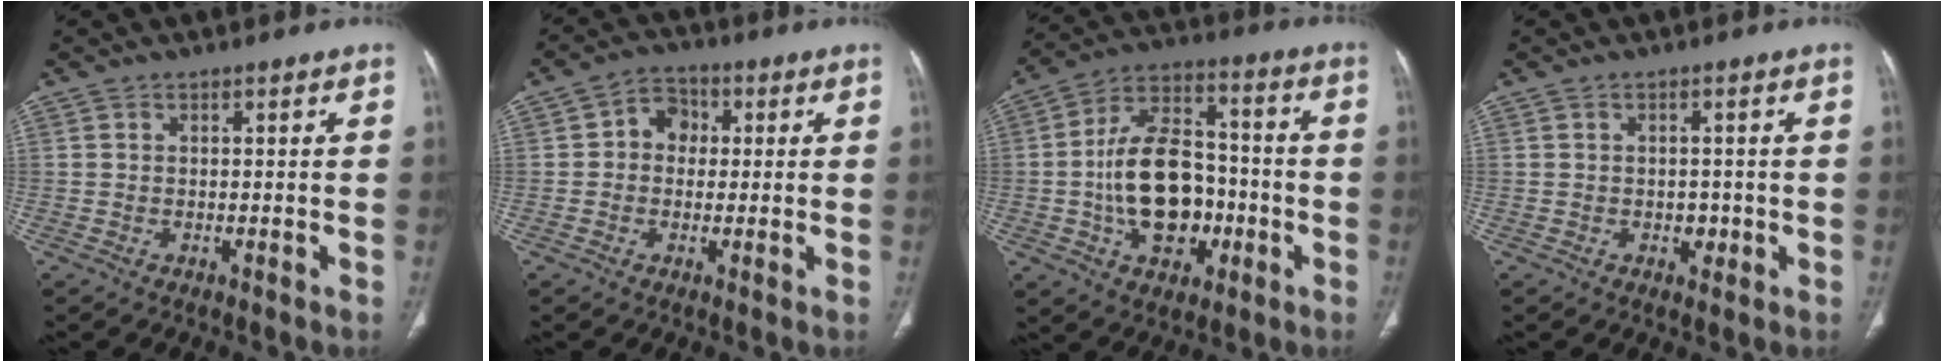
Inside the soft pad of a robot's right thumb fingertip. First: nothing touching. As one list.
[{"total": 5.8, "force": [0.7, 4.9, 3.1], "torque": [-0.021, 0.014, 0.001]}, {"total": 17.7, "force": [-3.3, 11.5, 13.1], "torque": [-0.195, 0.038, -0.051]}, {"total": 2.2, "force": [-0.5, 1.8, 1.3], "torque": [-0.006, 0.004, -0.005]}]